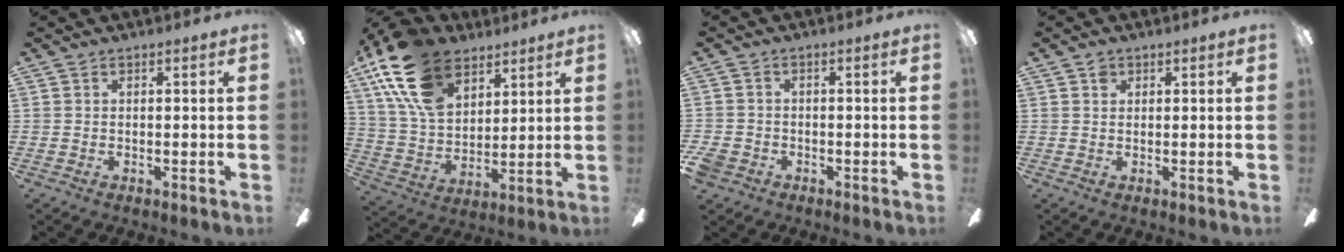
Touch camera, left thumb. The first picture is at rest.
{"total": 19.7, "force": [11.6, 11.5, 11.0], "torque": [-0.246, -0.037, 0.215]}
{"total": 3.4, "force": [-2.1, 2.4, 1.1], "torque": [-0.037, 0.007, -0.045]}
{"total": 1.6, "force": [0.9, 1.2, 0.6], "torque": [-0.014, 0.004, 0.016]}